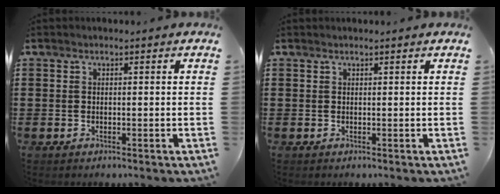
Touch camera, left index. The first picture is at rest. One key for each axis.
{"total": 0.0}